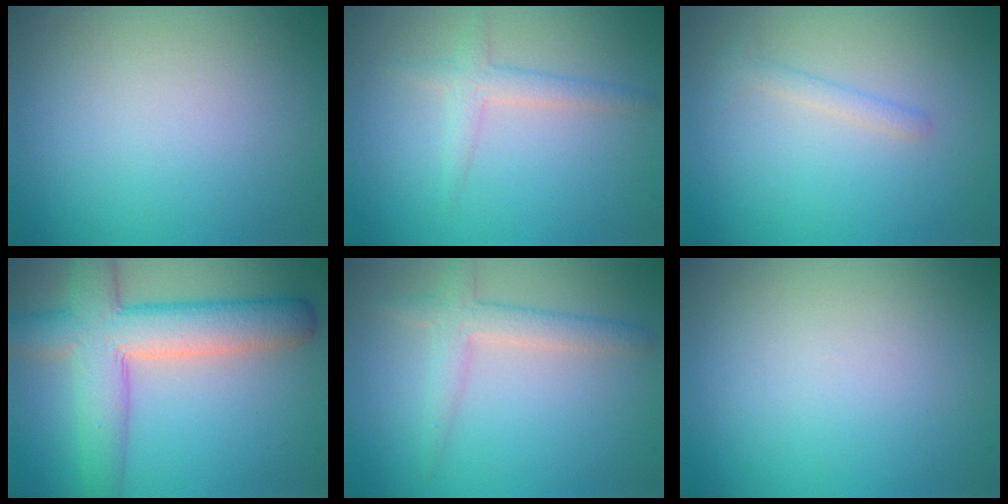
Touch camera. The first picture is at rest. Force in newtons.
{"total": 1.2, "press": 1.2, "slide": 0.1}
{"total": 1.1, "press": 1.1, "slide": 0.0}
{"total": 8.2, "press": 8.2, "slide": 0.4}
{"total": 2.6, "press": 2.6, "slide": 0.1}
{"total": 0.0}